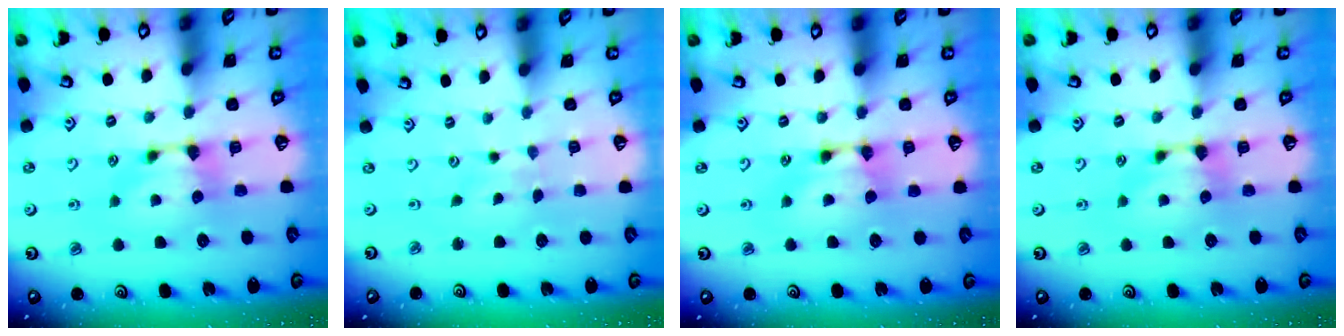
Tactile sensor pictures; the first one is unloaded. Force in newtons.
{"total": 2.7, "press": 2.6, "slide": 0.4}
{"total": 1.9, "press": 1.9, "slide": 0.2}
{"total": 0.0}